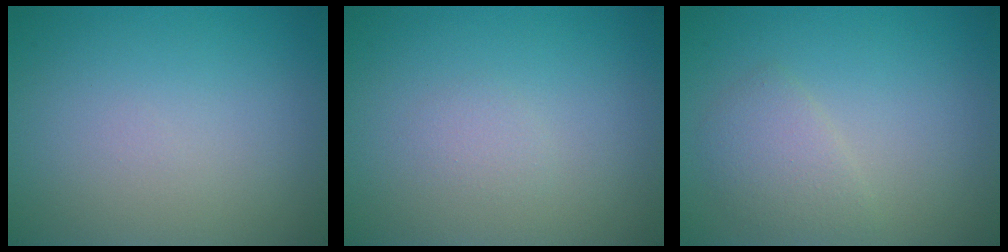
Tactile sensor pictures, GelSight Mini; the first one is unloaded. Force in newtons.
{"total": 0.8, "press": 0.8, "slide": 0.1}
{"total": 2.2, "press": 2.2, "slide": 0.0}